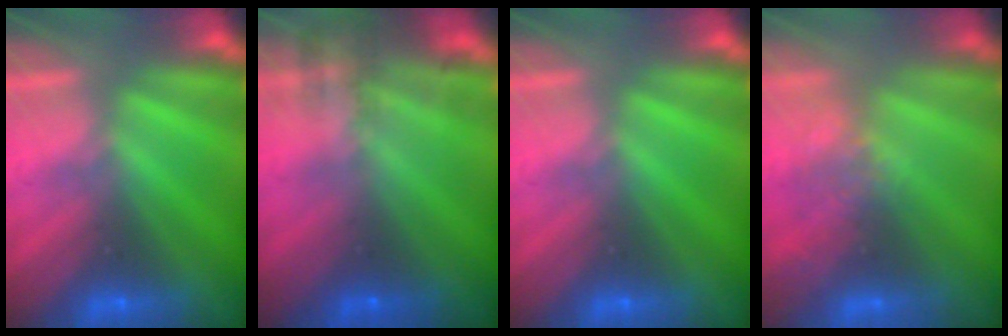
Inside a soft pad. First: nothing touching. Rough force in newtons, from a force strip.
{"total": 7.1}
{"total": 0.0}
{"total": 2.8}